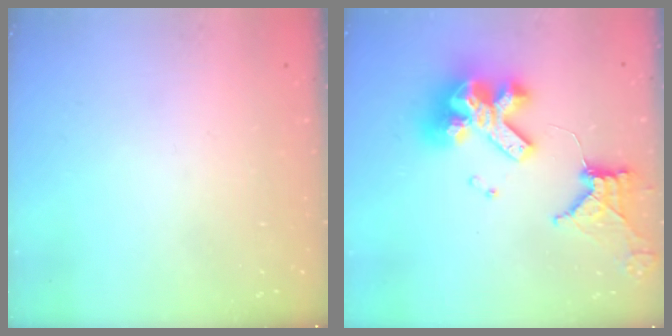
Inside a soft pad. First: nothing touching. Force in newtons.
{"total": 17.1, "press": 17.0, "slide": 2.0}